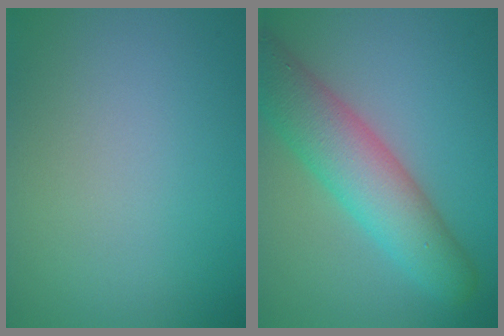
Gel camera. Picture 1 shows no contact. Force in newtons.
{"total": 7.3, "press": 7.3, "slide": 0.4}